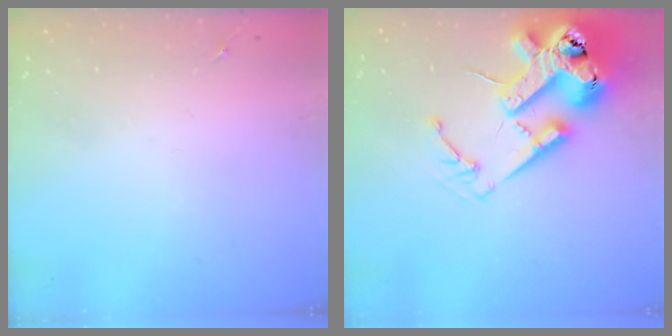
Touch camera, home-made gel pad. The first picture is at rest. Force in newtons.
{"total": 24.1, "press": 23.9, "slide": 3.2}